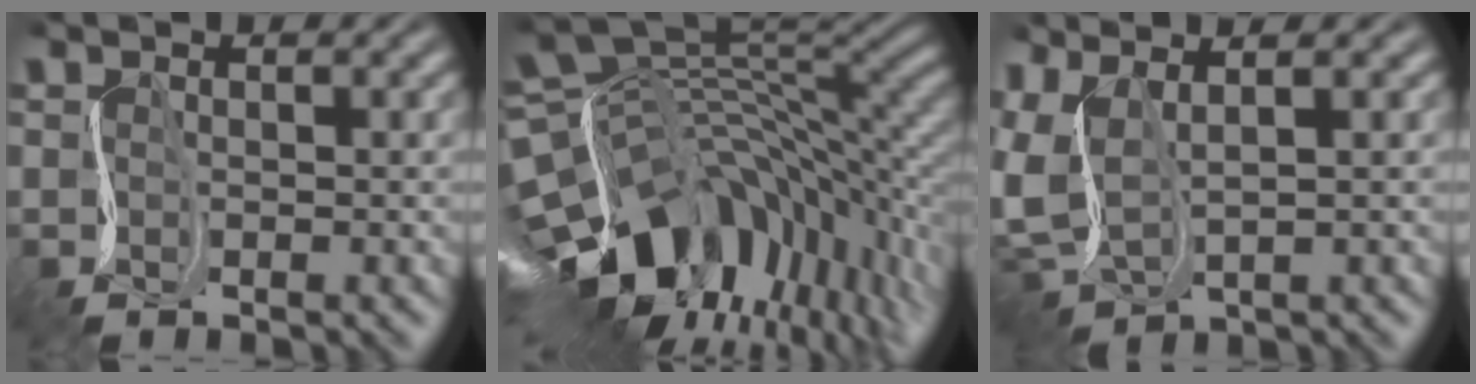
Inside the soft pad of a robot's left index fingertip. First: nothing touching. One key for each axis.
{"total": 16.3, "fx": -5.5, "fy": 8.8, "fz": 12.6, "tx": -0.233, "ty": -0.005, "tz": -0.090}
{"total": 5.3, "fx": 1.8, "fy": 2.0, "fz": 4.6, "tx": -0.123, "ty": 0.010, "tz": 0.037}